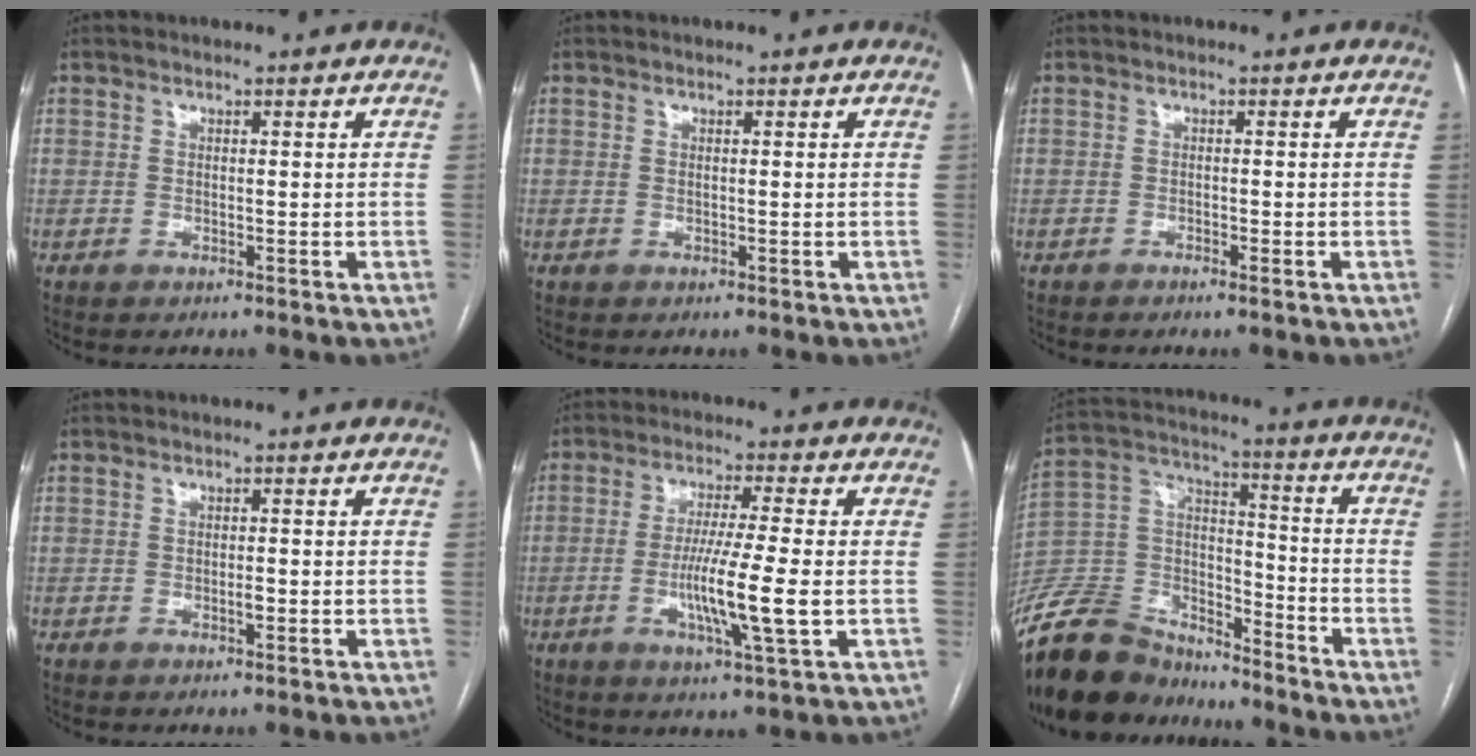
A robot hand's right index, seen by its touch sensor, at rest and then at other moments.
{"total": 0.0}
{"total": 0.8, "force": [-0.6, -0.1, 0.5], "torque": [-0.013, 0.000, -0.010]}
{"total": 0.7, "force": [-0.2, 0.3, 0.6], "torque": [-0.012, 0.000, -0.003]}
{"total": 9.5, "force": [-1.8, -0.4, 9.3], "torque": [-0.174, -0.016, -0.036]}
{"total": 16.9, "force": [-15.0, 6.3, 4.5], "torque": [-0.089, 0.036, -0.273]}